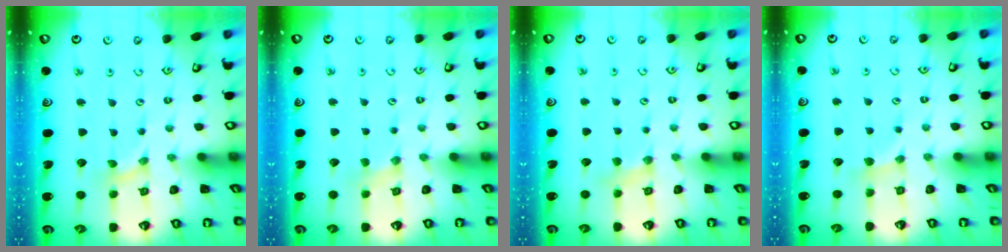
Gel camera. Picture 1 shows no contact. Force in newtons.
{"total": 1.5, "press": 1.4, "slide": 0.2}
{"total": 4.5, "press": 4.5, "slide": 0.5}
{"total": 2.9, "press": 2.9, "slide": 0.4}